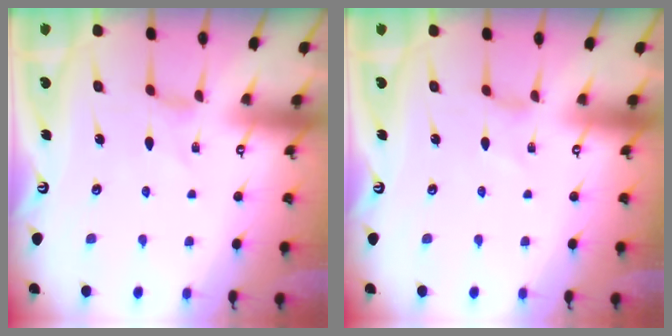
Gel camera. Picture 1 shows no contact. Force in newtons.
{"total": 0.0}